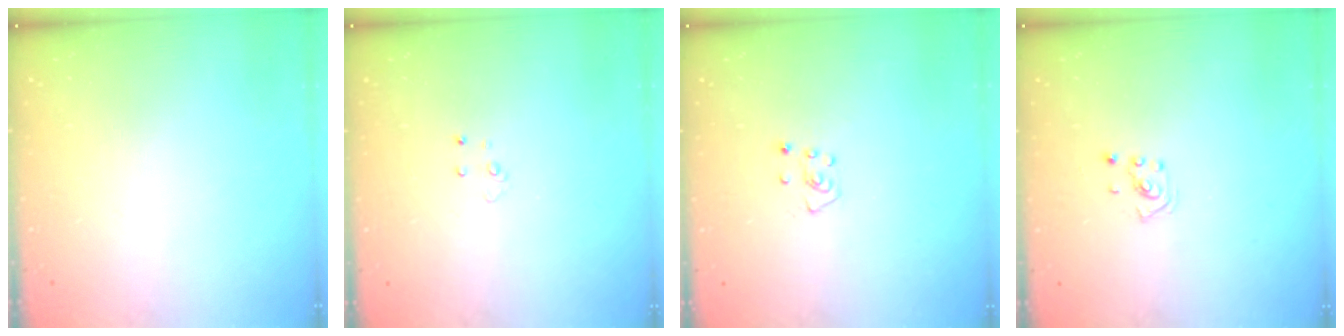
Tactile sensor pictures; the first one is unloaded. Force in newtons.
{"total": 2.9, "press": 2.9, "slide": 0.2}
{"total": 4.3, "press": 4.2, "slide": 0.4}
{"total": 2.0, "press": 2.0, "slide": 0.6}